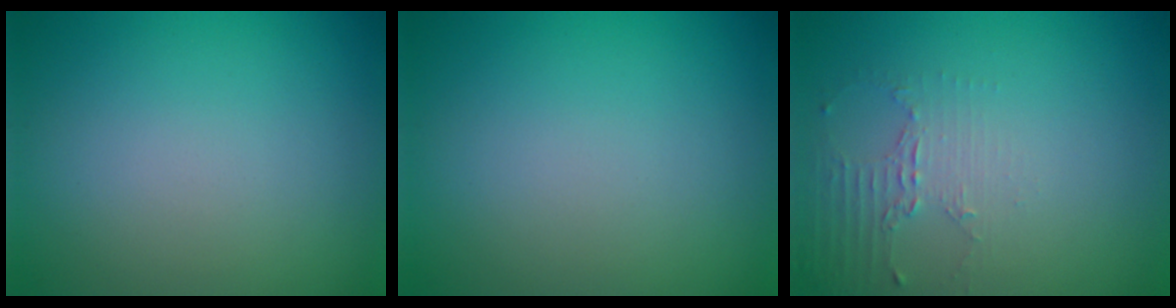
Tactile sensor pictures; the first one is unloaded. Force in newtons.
{"total": 0.0}
{"total": 2.0, "press": 1.5, "slide": 1.4}